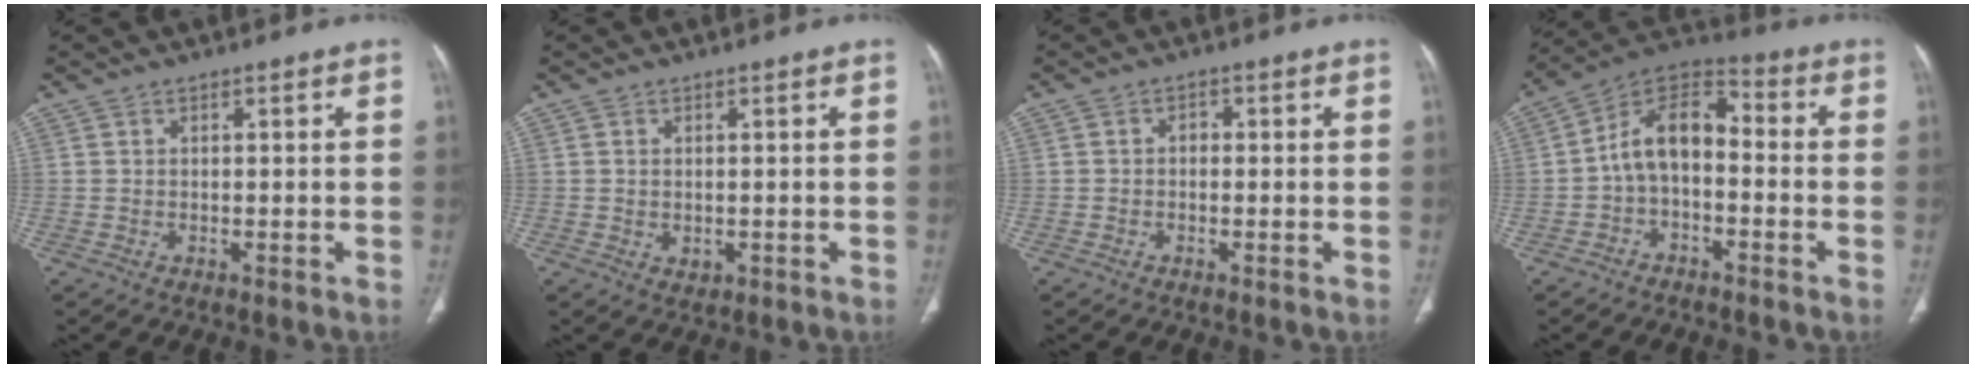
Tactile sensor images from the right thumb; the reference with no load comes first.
{"total": 1.6, "force": [-0.1, 1.2, 1.0], "torque": [-0.017, -0.003, 0.003]}
{"total": 1.3, "force": [-0.2, 1.0, 0.8], "torque": [-0.007, 0.005, -0.008]}
{"total": 10.8, "force": [-1.6, 6.6, 8.4], "torque": [-0.130, 0.051, -0.044]}